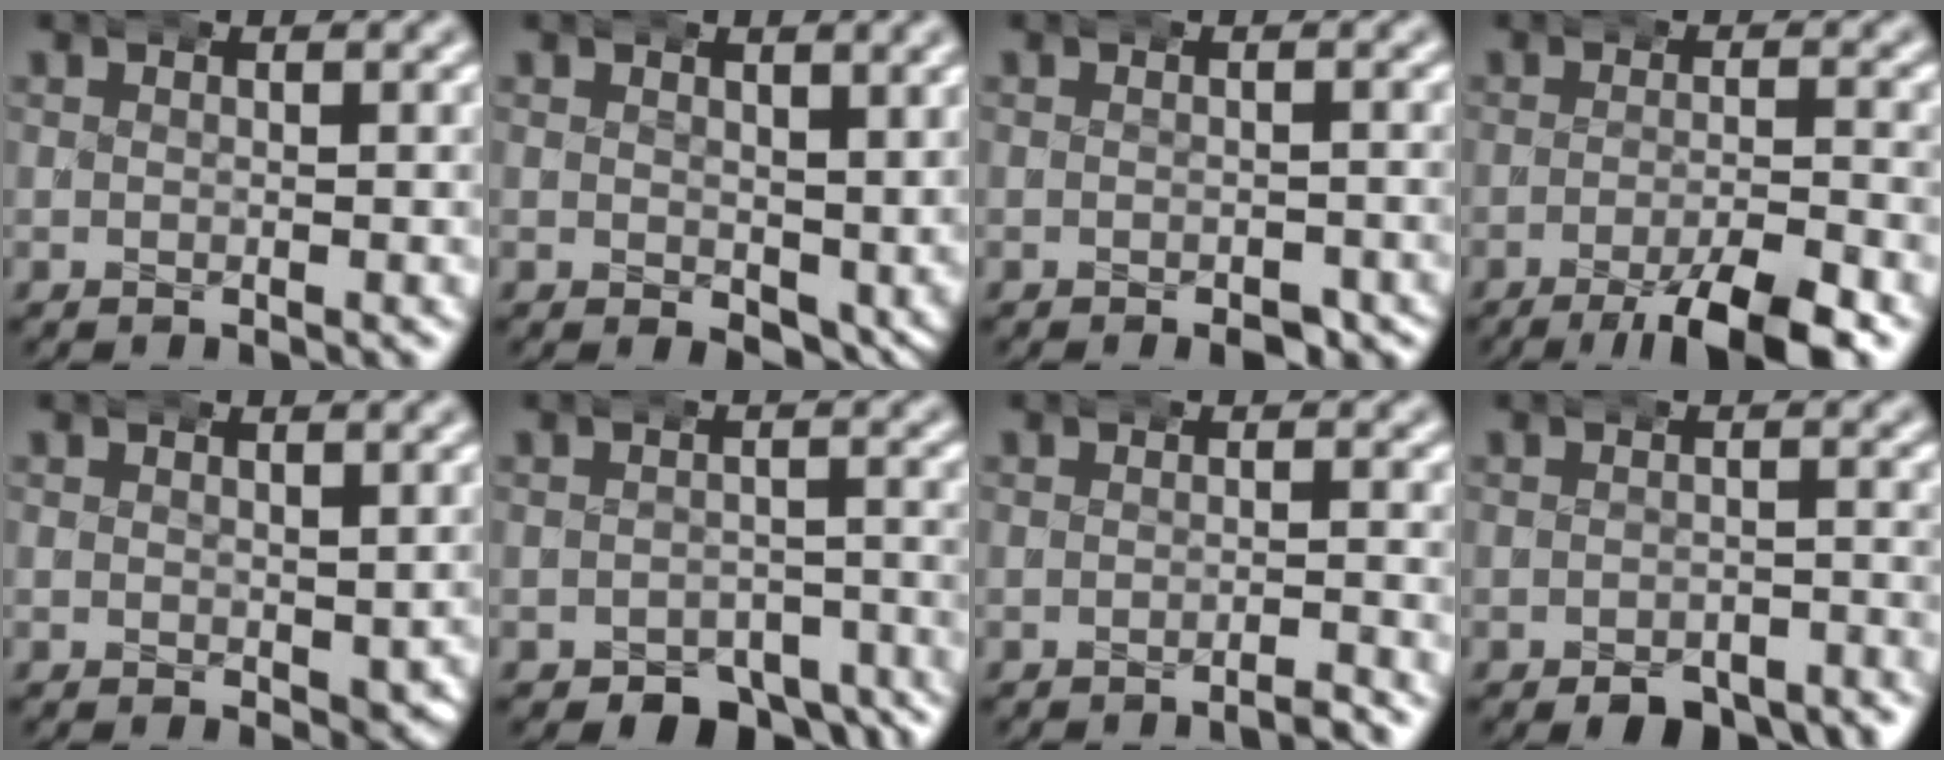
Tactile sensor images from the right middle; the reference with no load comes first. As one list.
[{"total": 2.7, "force": [0.0, 1.5, 2.2], "torque": [-0.029, -0.015, 0.005]}, {"total": 3.0, "force": [-2.1, 1.2, 1.8], "torque": [-0.019, -0.006, -0.031]}, {"total": 6.5, "force": [-4.1, 1.3, 4.9], "torque": [-0.063, -0.007, -0.065]}, {"total": 2.2, "force": [-0.3, 1.3, 1.7], "torque": [-0.019, -0.009, 0.000]}, {"total": 7.6, "force": [-5.9, 3.8, 2.8], "torque": [-0.021, -0.014, -0.089]}, {"total": 1.4, "force": [-1.4, 0.0, 0.4], "torque": [-0.003, 0.009, -0.030]}, {"total": 4.9, "force": [-4.1, 1.8, 1.9], "torque": [-0.028, -0.011, -0.061]}]